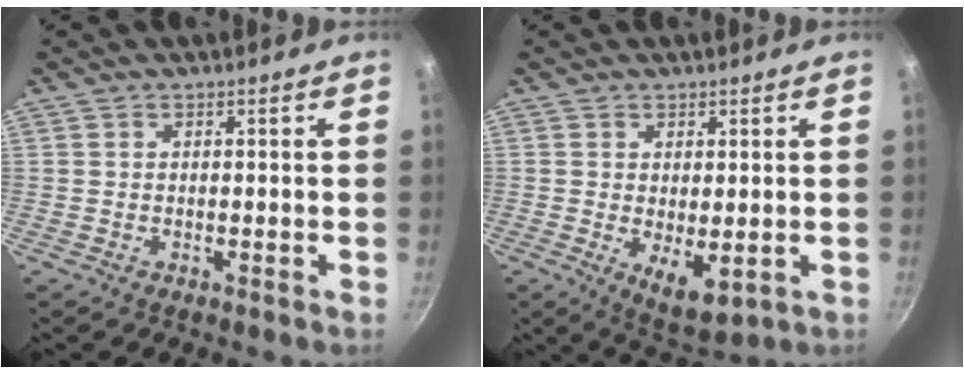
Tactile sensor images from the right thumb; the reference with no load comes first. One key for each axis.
{"total": 6.7, "fx": -0.4, "fy": 3.2, "fz": 5.8, "tx": -0.075, "ty": -0.018, "tz": 0.007}